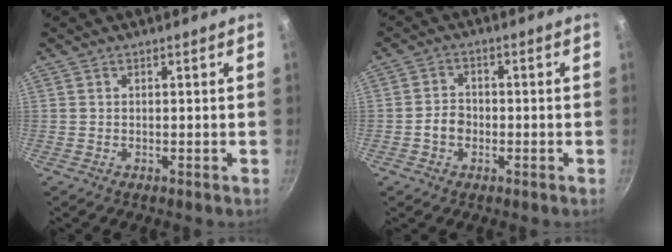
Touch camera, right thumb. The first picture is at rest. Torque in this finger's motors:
{"motor_torque": [0.60, 0.82, 0.40, 0.17, -0.01]}